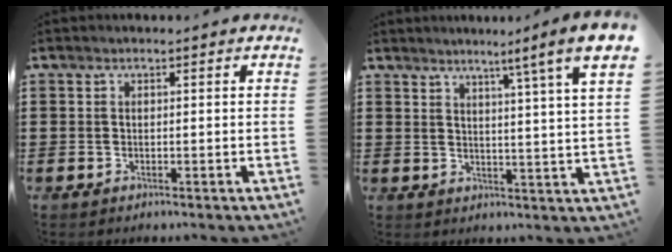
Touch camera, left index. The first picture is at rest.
{"total": 5.2, "force": [3.5, -1.6, 3.5], "torque": [-0.067, -0.032, 0.045]}